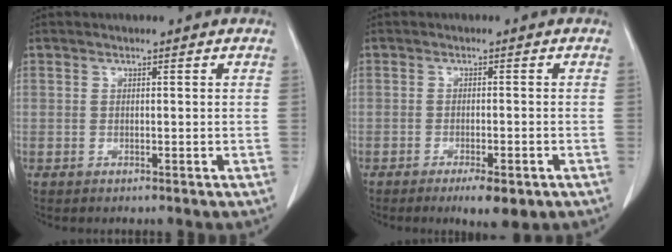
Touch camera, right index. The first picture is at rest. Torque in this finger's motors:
{"motor_torque": [0.27, -0.25, 0.14, 0.05]}